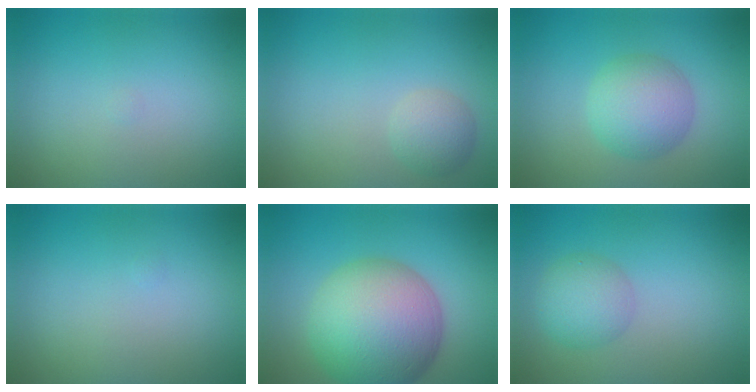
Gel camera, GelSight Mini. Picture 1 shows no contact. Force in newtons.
{"total": 2.1, "press": 2.1, "slide": 0.1}
{"total": 4.7, "press": 4.7, "slide": 0.1}
{"total": 0.0}
{"total": 11.7, "press": 11.7, "slide": 0.4}
{"total": 3.1, "press": 3.1, "slide": 0.1}